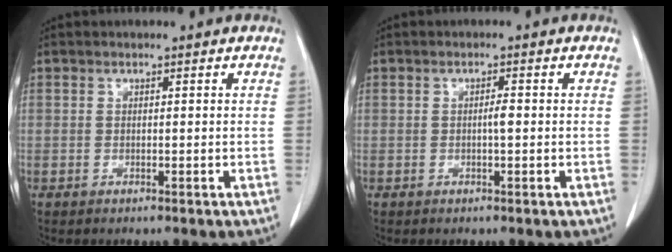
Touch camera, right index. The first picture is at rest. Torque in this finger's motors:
{"motor_torque": [0.19, -0.14, 0.06, 0.03]}